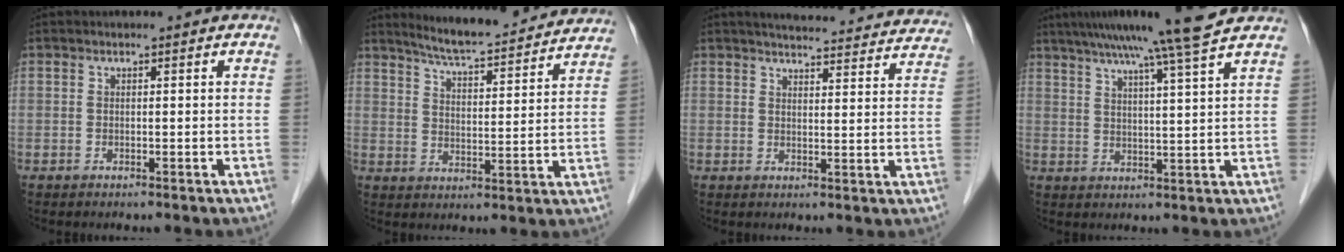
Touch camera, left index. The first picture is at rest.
{"total": 16.0, "force": [14.9, 1.3, 5.8], "torque": [-0.090, -0.008, 0.202]}
{"total": 22.9, "force": [21.6, 3.6, 6.5], "torque": [-0.078, -0.031, 0.246]}
{"total": 13.3, "force": [10.6, -1.6, 7.9], "torque": [-0.127, 0.011, 0.140]}